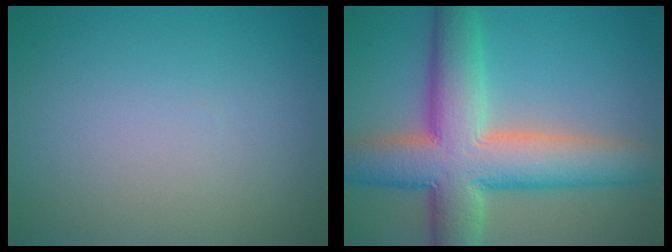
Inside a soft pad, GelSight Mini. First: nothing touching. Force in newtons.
{"total": 10.9, "press": 10.9, "slide": 0.7}